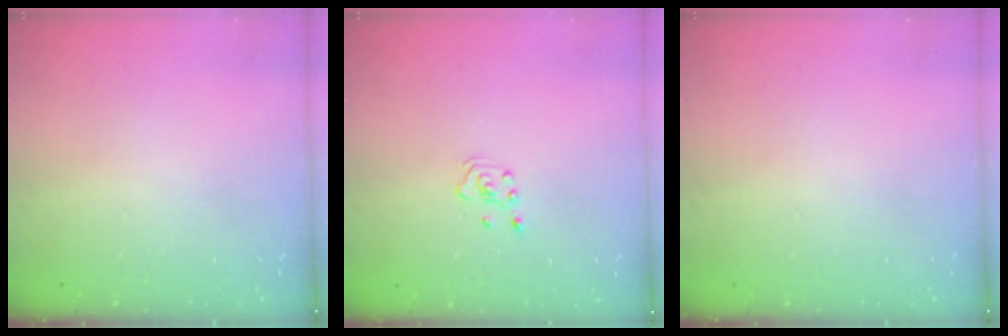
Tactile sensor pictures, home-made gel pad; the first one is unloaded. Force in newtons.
{"total": 2.8, "press": 2.6, "slide": 1.0}
{"total": 0.0}